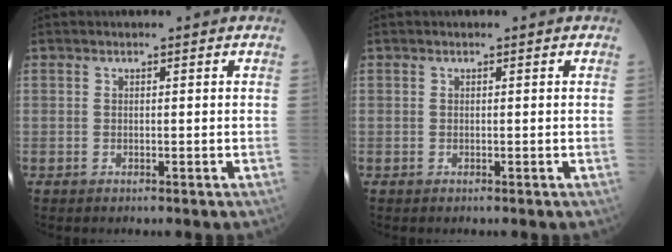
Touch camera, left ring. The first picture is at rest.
{"total": 0.0}